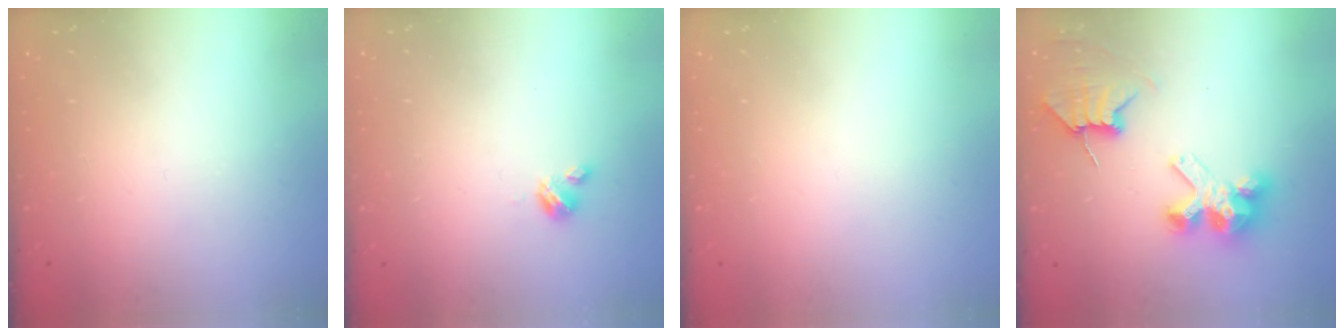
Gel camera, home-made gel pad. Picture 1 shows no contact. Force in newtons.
{"total": 2.7, "press": 2.7, "slide": 0.3}
{"total": 0.0}
{"total": 7.8, "press": 7.7, "slide": 1.0}